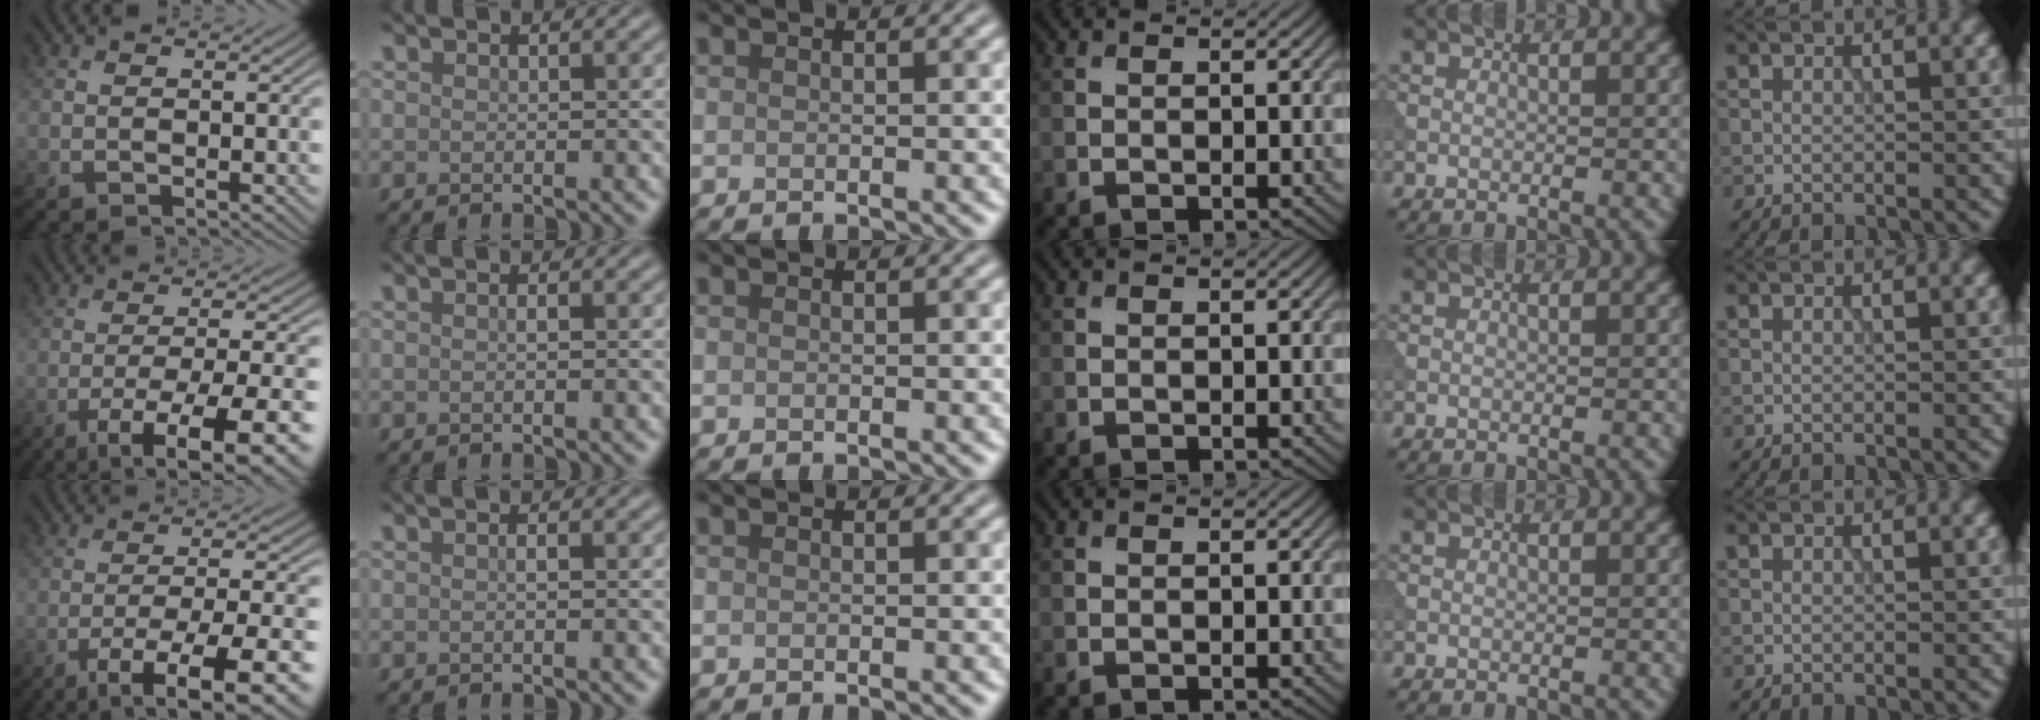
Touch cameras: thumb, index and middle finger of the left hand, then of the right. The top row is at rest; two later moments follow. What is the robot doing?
{"motion": "extract", "object": "tissue"}